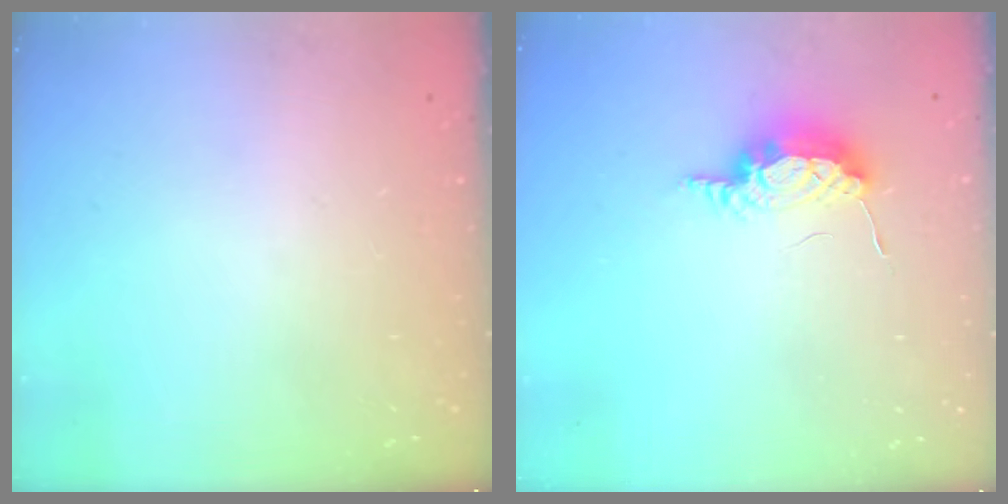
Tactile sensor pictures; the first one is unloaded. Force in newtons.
{"total": 7.8, "press": 7.6, "slide": 1.8}